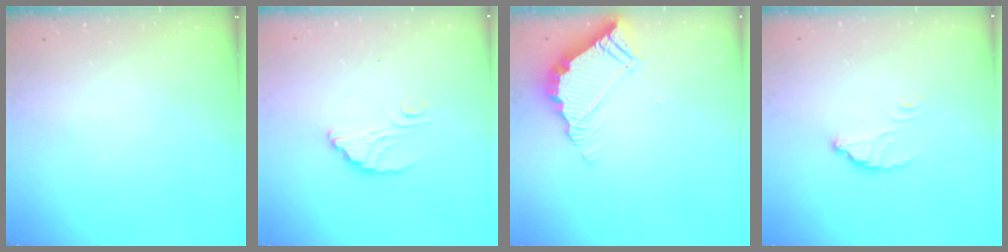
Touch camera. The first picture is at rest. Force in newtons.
{"total": 2.9, "press": 2.9, "slide": 0.0}
{"total": 5.8, "press": 5.8, "slide": 0.4}
{"total": 2.6, "press": 2.6, "slide": 0.2}